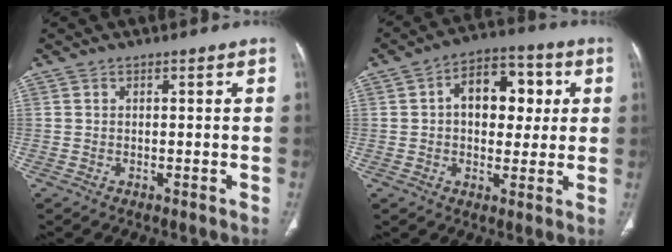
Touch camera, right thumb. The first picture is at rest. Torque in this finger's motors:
{"motor_torque": [1.41, 3.57, 0.65, -0.54, 0.05]}